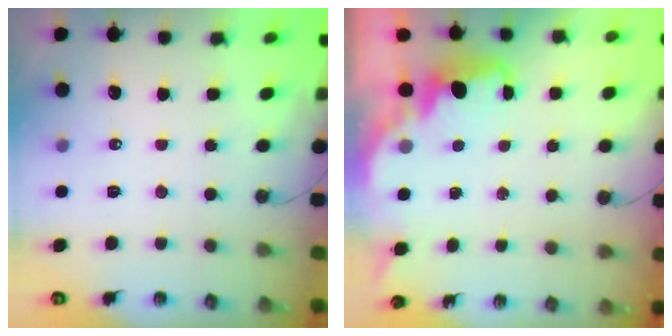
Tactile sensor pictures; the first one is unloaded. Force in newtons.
{"total": 2.1, "press": 2.0, "slide": 0.7}